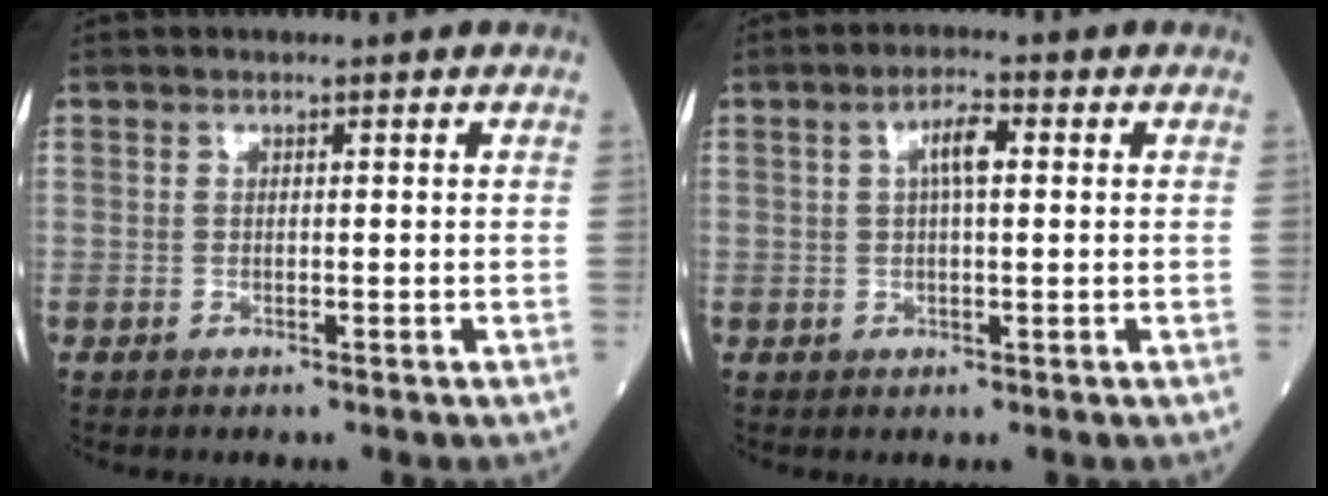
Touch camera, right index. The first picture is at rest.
{"total": 3.8, "force": [0.9, 0.9, 3.6], "torque": [-0.065, 0.010, 0.015]}